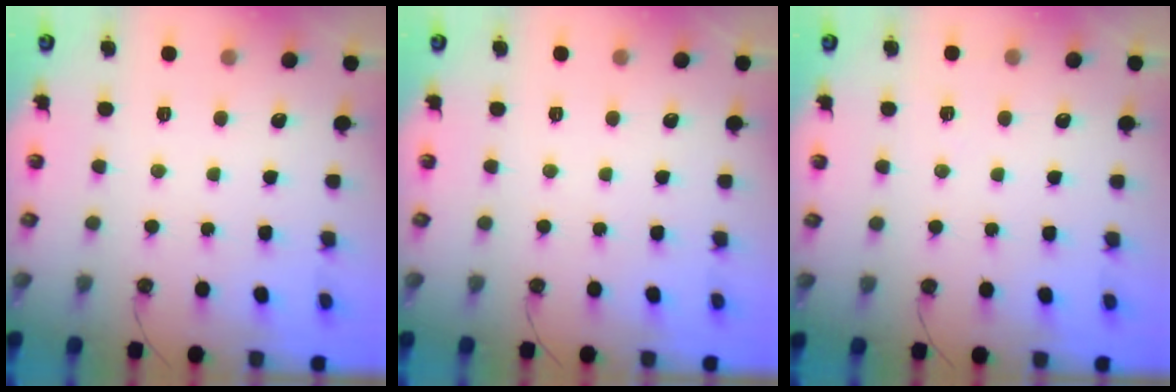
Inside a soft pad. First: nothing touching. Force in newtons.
{"total": 0.0}
{"total": 3.9, "press": 1.9, "slide": 3.4}